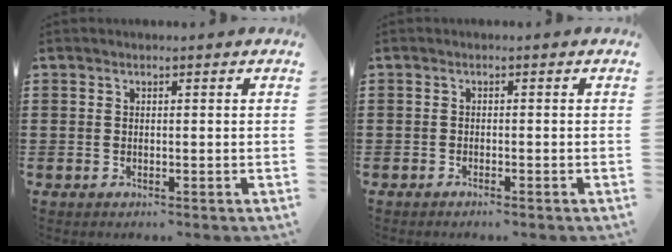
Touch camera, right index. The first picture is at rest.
{"total": 0.8, "force": [-0.7, -0.1, 0.2], "torque": [-0.006, -0.003, -0.014]}